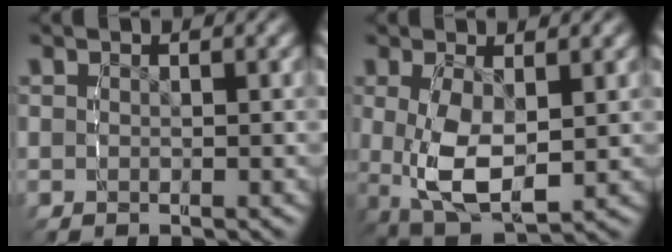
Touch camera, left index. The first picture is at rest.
{"total": 7.4, "force": [-1.6, 5.7, 4.4], "torque": [-0.114, -0.031, -0.020]}